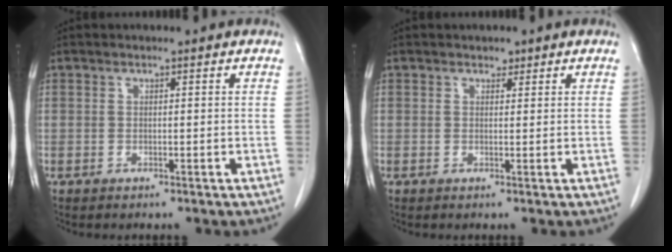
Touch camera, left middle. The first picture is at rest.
{"total": 0.9, "force": [0.7, 0.5, 0.2], "torque": [-0.003, -0.004, 0.009]}